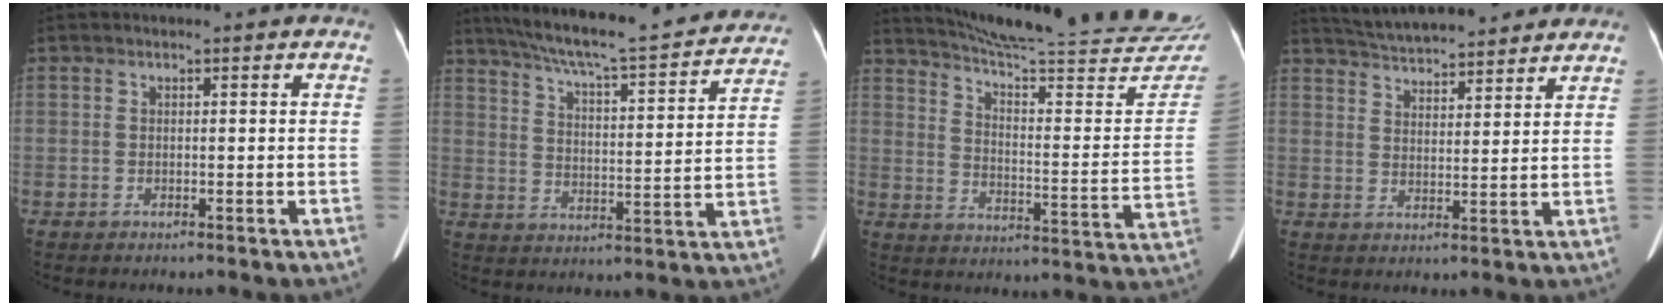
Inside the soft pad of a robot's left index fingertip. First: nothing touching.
{"total": 24.6, "force": [21.8, 2.8, 10.9], "torque": [-0.176, -0.013, 0.290]}
{"total": 29.2, "force": [27.0, 1.0, 11.1], "torque": [-0.169, -0.104, 0.343]}
{"total": 14.8, "force": [13.5, 2.8, 5.5], "torque": [-0.090, 0.032, 0.204]}